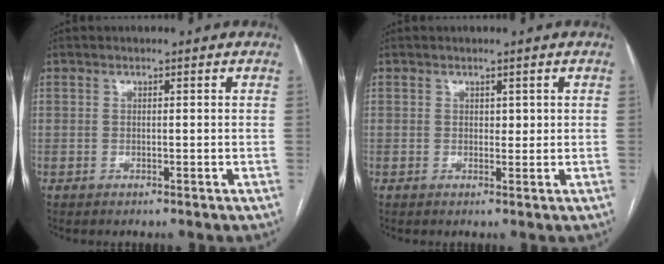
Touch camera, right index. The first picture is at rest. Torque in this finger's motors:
{"motor_torque": [-0.08, -0.01, -0.01, 0.00]}